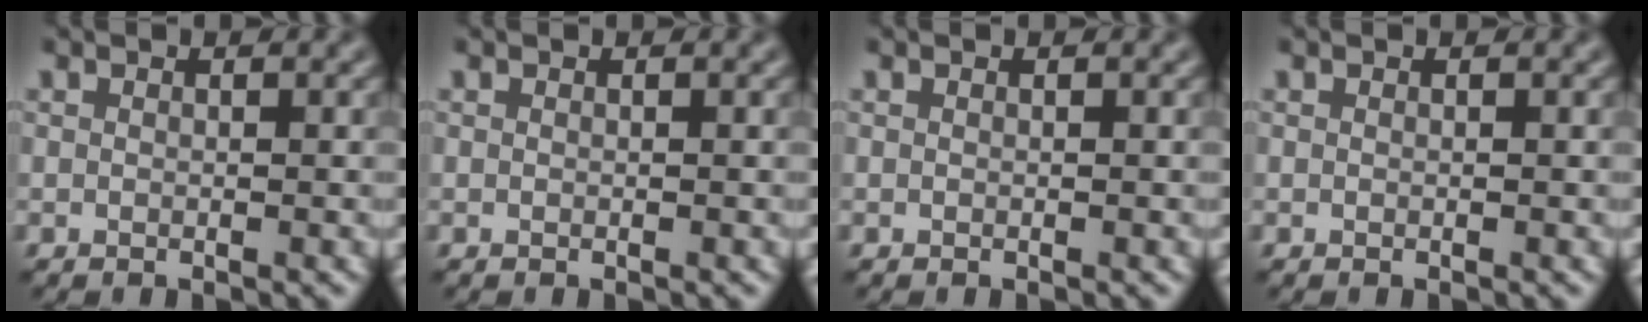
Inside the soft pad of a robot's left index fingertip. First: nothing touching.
{"total": 0.0}
{"total": 0.0}
{"total": 0.0}